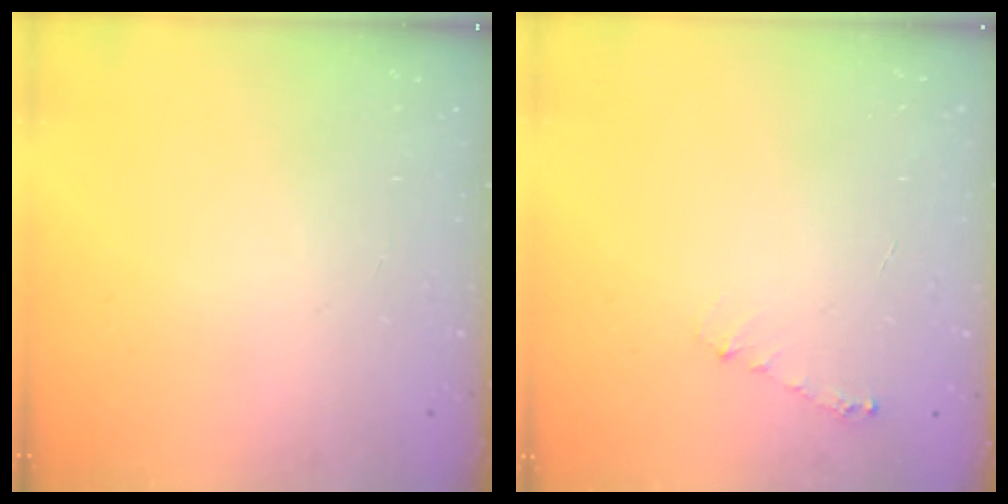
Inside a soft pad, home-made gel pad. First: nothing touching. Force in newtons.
{"total": 4.2, "press": 4.2, "slide": 0.4}